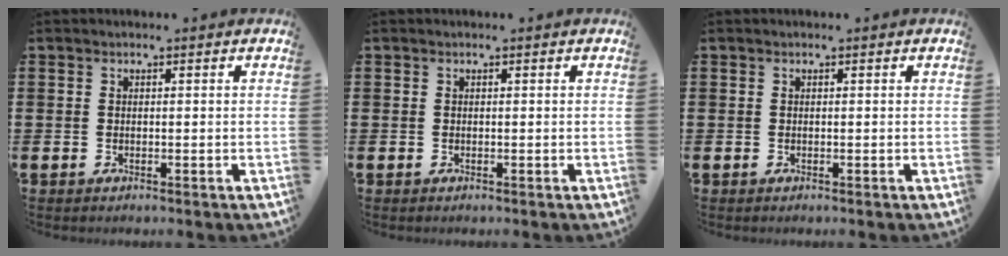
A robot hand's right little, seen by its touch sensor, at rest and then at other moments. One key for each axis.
{"total": 0.0}
{"total": 0.0}